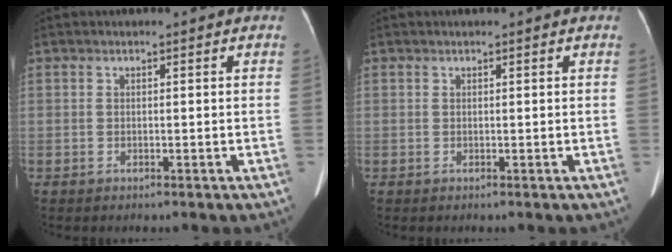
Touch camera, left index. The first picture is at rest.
{"total": 0.0}